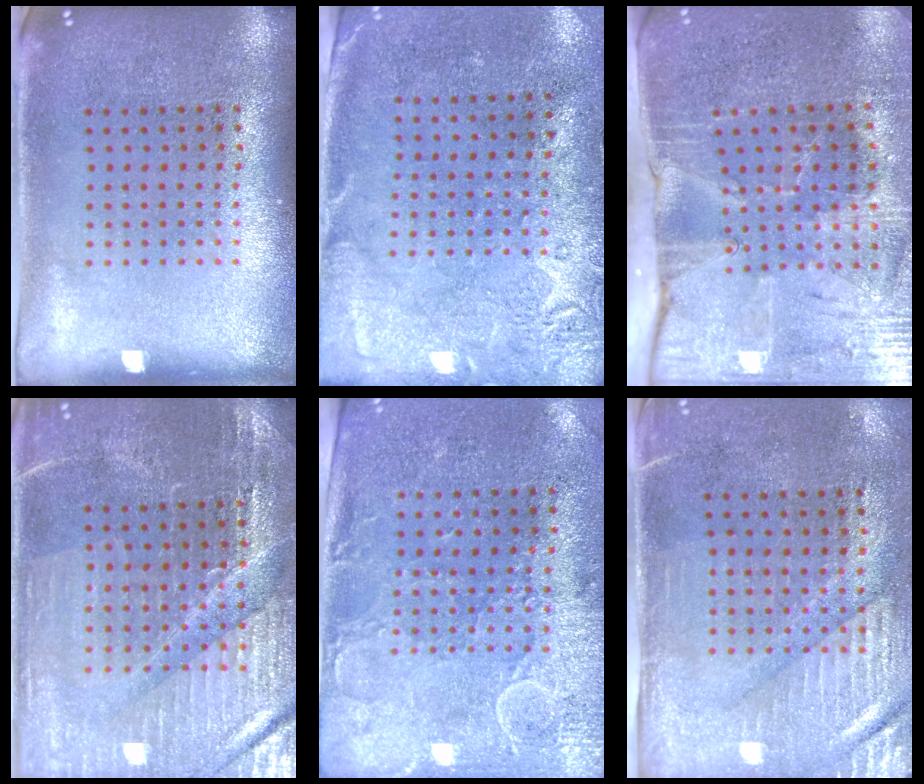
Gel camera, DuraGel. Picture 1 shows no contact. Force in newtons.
{"total": 2.8, "press": 2.2, "slide": 1.7}
{"total": 4.3, "press": 3.6, "slide": 2.3}
{"total": 3.4, "press": 3.3, "slide": 0.4}
{"total": 3.0, "press": 2.5, "slide": 1.6}
{"total": 3.0, "press": 2.6, "slide": 1.5}